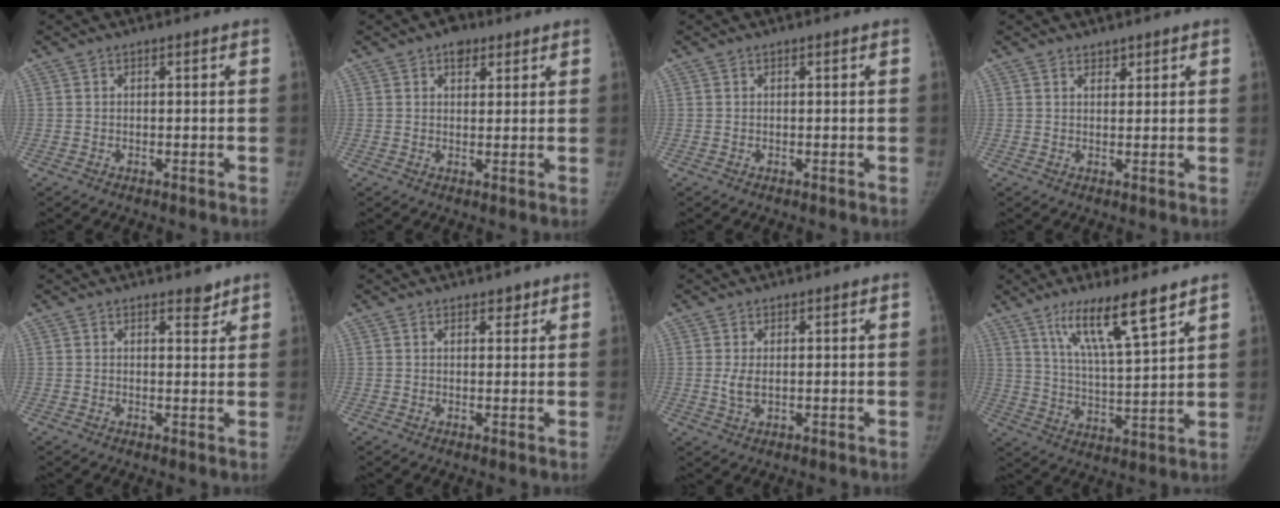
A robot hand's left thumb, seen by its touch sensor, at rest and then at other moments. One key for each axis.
{"total": 3.9, "fx": 2.3, "fy": 2.6, "fz": 1.7, "tx": -0.003, "ty": -0.009, "tz": 0.032}
{"total": 0.0}
{"total": 1.7, "fx": 1.4, "fy": 1.0, "fz": 0.3, "tx": 0.010, "ty": -0.009, "tz": 0.019}
{"total": 2.3, "fx": 1.9, "fy": 1.0, "fz": 0.8, "tx": 0.003, "ty": -0.014, "tz": 0.025}
{"total": 1.8, "fx": 1.4, "fy": 1.0, "fz": 0.6, "tx": 0.007, "ty": -0.008, "tz": 0.017}
{"total": 2.9, "fx": 0.3, "fy": 1.7, "fz": 2.3, "tx": -0.046, "ty": -0.008, "tz": 0.011}
{"total": 12.8, "fx": 8.4, "fy": 1.8, "fz": 9.5, "tx": -0.162, "ty": -0.047, "tz": 0.156}